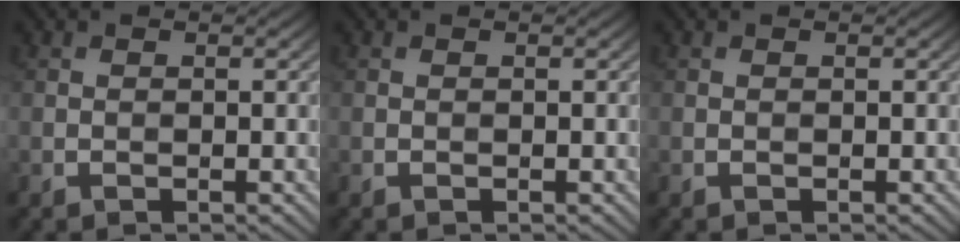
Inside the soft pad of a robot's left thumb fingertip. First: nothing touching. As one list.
[{"total": 0.0}, {"total": 0.0}]